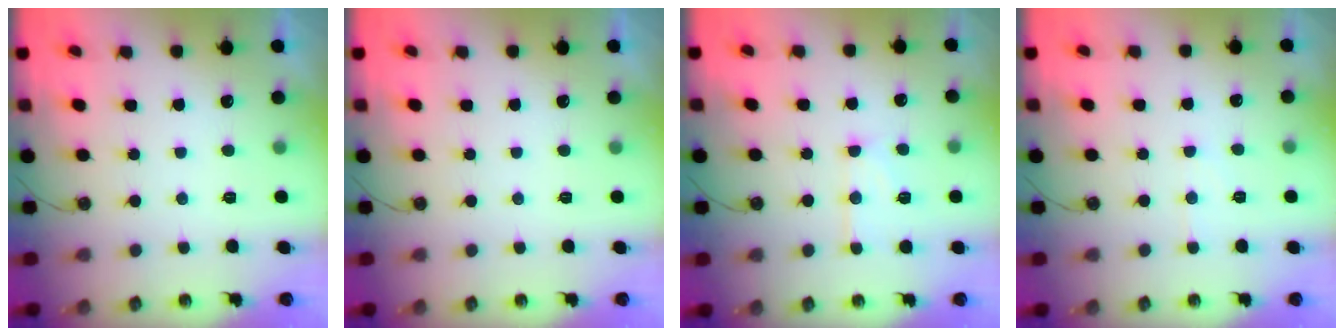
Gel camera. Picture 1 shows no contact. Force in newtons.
{"total": 0.0}
{"total": 9.3, "press": 9.3, "slide": 0.8}
{"total": 5.1, "press": 5.1, "slide": 0.2}